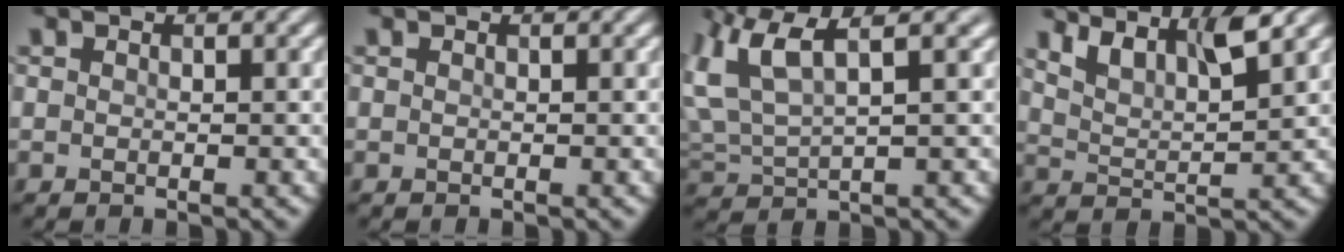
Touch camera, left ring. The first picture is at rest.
{"total": 0.0}
{"total": 7.4, "force": [4.1, 2.3, 5.8], "torque": [-0.138, 0.018, 0.078]}
{"total": 4.6, "force": [3.4, 1.2, 2.9], "torque": [-0.054, 0.004, 0.061]}